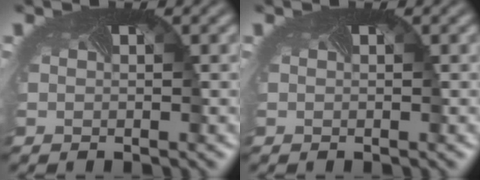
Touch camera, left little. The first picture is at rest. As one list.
[{"total": 0.0}]